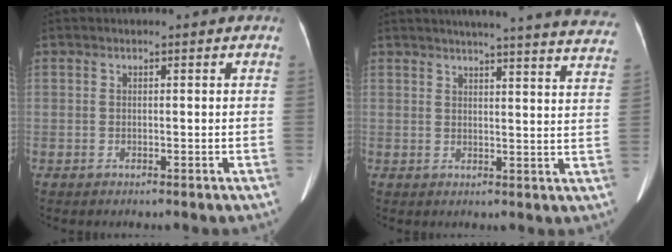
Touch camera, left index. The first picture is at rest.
{"total": 25.7, "force": [23.8, 1.0, 9.6], "torque": [-0.130, -0.065, 0.264]}